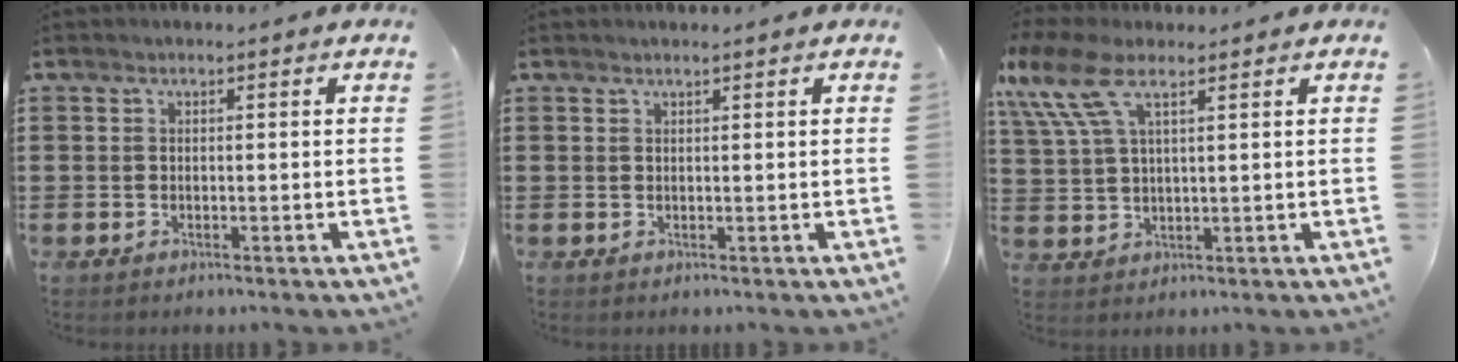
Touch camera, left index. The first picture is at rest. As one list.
[{"total": 0.8, "force": [0.7, -0.2, 0.4], "torque": [-0.006, -0.003, 0.015]}, {"total": 8.8, "force": [4.9, 3.5, 6.5], "torque": [-0.159, -0.003, 0.085]}]